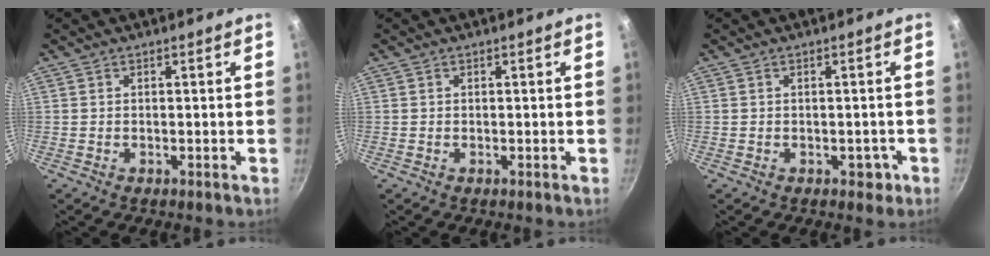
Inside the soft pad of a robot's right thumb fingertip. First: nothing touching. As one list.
[{"total": 0.0}, {"total": 1.9, "force": [-0.9, 1.4, 1.0], "torque": [0.003, 0.006, -0.010]}]